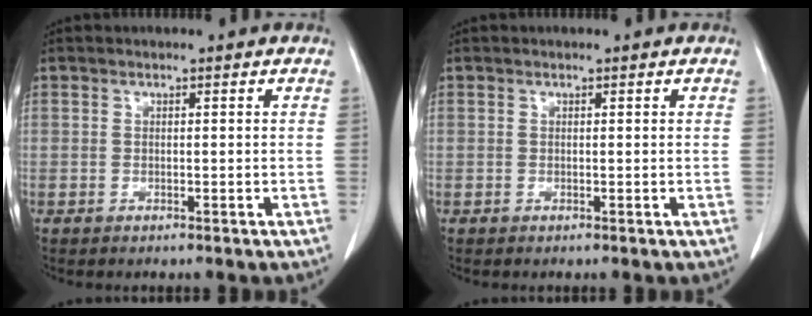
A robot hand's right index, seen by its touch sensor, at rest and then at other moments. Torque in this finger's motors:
{"motor_torque": [-0.07, -0.03, 0.00, -0.01]}